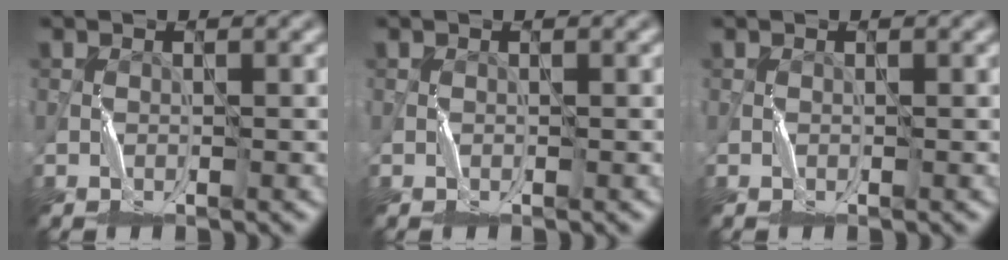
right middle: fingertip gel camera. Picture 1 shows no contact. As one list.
[{"total": 0.0}, {"total": 0.0}]